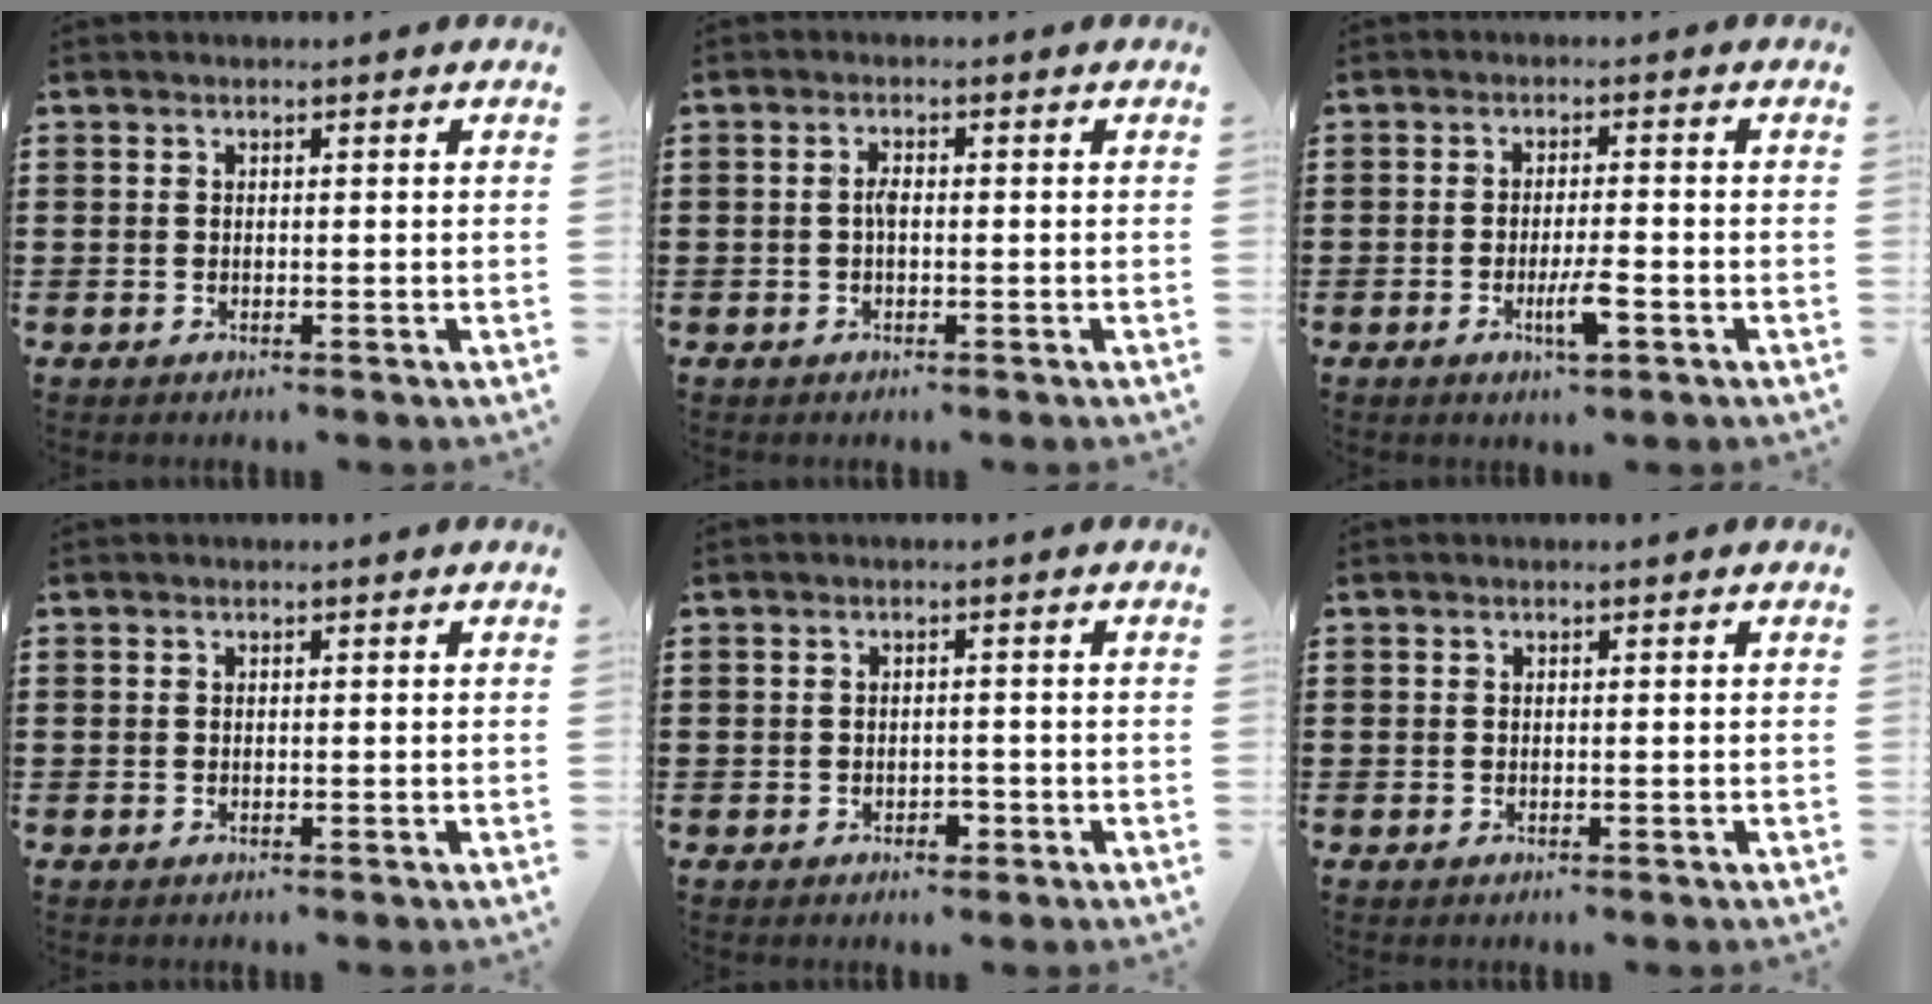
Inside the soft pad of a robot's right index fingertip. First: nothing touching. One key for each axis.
{"total": 1.7, "fx": -0.2, "fy": 0.6, "fz": 1.6, "tx": -0.031, "ty": 0.001, "tz": -0.005}
{"total": 4.7, "fx": -2.0, "fy": 0.9, "fz": 4.2, "tx": -0.081, "ty": -0.007, "tz": -0.037}
{"total": 0.0}
{"total": 1.6, "fx": -0.8, "fy": 0.9, "fz": 0.9, "tx": -0.020, "ty": -0.001, "tz": -0.017}
{"total": 0.0}